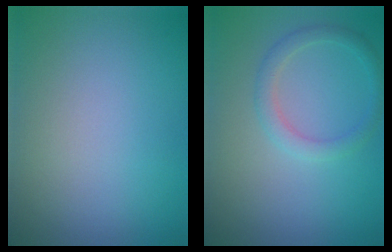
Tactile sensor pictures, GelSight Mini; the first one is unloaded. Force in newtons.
{"total": 2.0, "press": 2.0, "slide": 0.1}